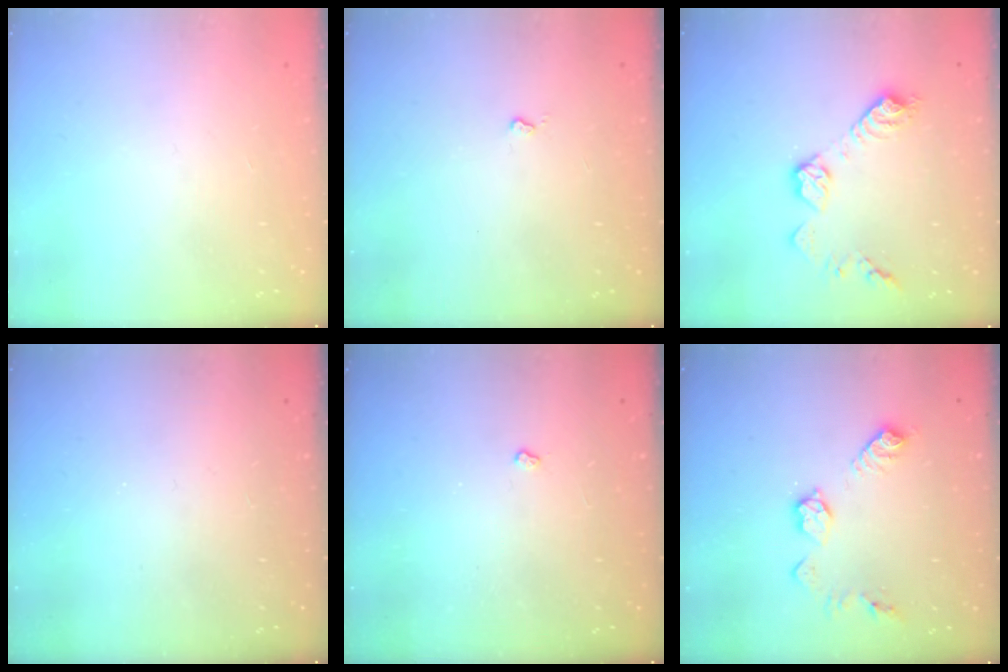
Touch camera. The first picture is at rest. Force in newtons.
{"total": 2.7, "press": 2.6, "slide": 0.4}
{"total": 10.6, "press": 10.6, "slide": 0.4}
{"total": 0.0}
{"total": 2.4, "press": 2.3, "slide": 0.4}
{"total": 10.1, "press": 10.1, "slide": 0.6}